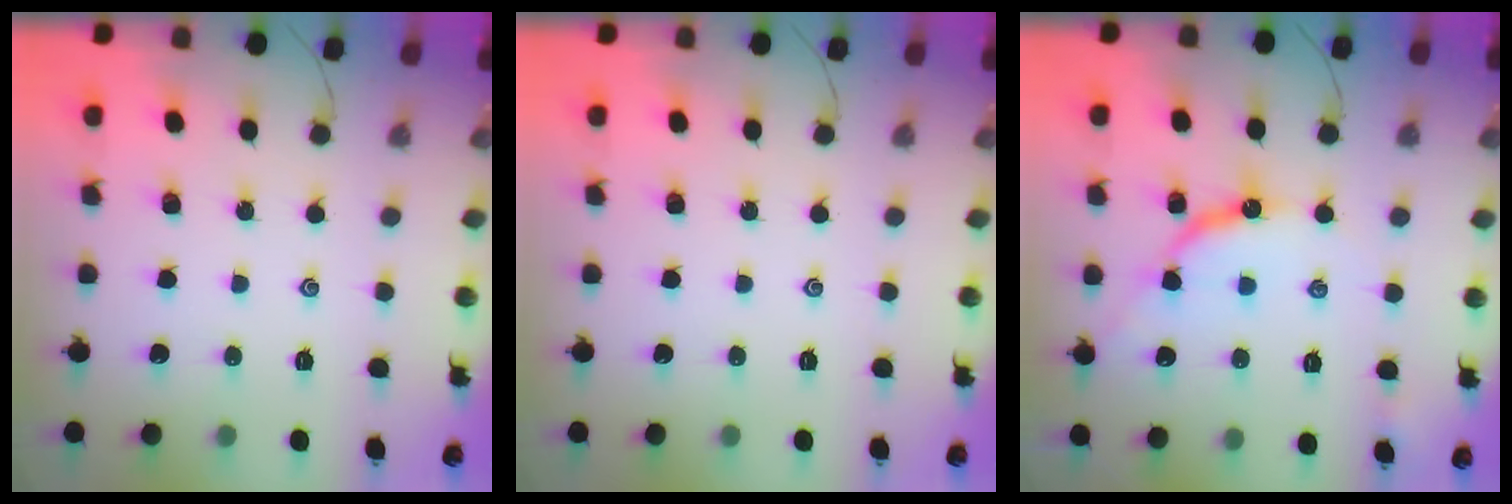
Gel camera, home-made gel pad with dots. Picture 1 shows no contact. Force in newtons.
{"total": 0.0}
{"total": 10.5, "press": 10.4, "slide": 1.0}